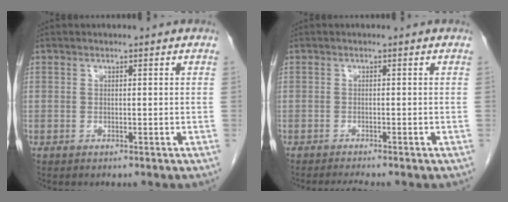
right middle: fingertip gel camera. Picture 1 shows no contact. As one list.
[{"total": 1.9, "force": [-1.7, -0.6, 0.6], "torque": [-0.017, -0.009, -0.031]}]